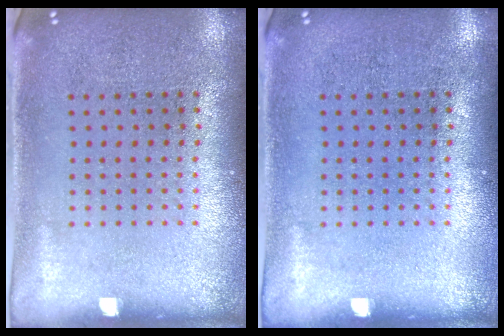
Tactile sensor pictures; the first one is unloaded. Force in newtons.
{"total": 0.0}